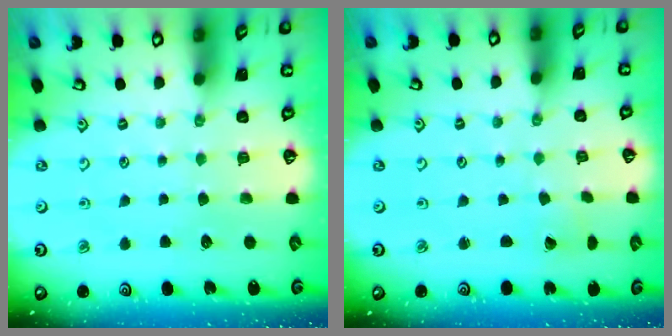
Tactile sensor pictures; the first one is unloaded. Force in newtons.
{"total": 1.2, "press": 1.2, "slide": 0.1}